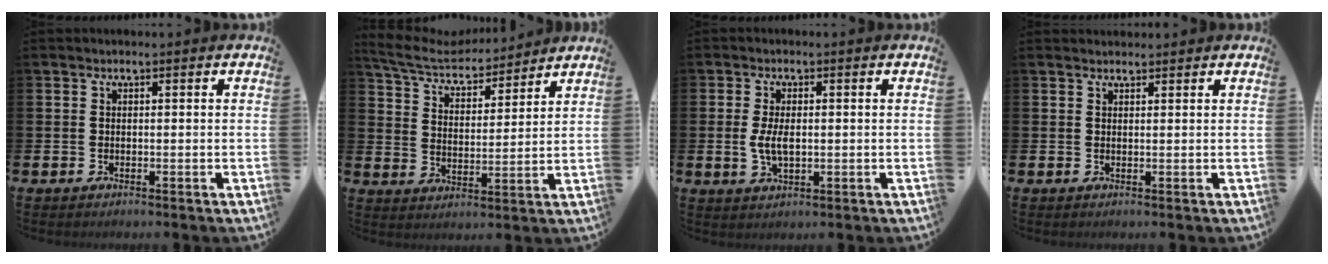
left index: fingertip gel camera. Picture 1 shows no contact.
{"total": 6.8, "force": [6.3, 1.9, 1.7], "torque": [-0.067, -0.041, 0.110]}
{"total": 3.6, "force": [0.0, 1.9, 3.1], "torque": [-0.049, 0.002, -0.003]}
{"total": 1.0, "force": [1.0, 0.3, 0.0], "torque": [0.011, -0.002, 0.016]}